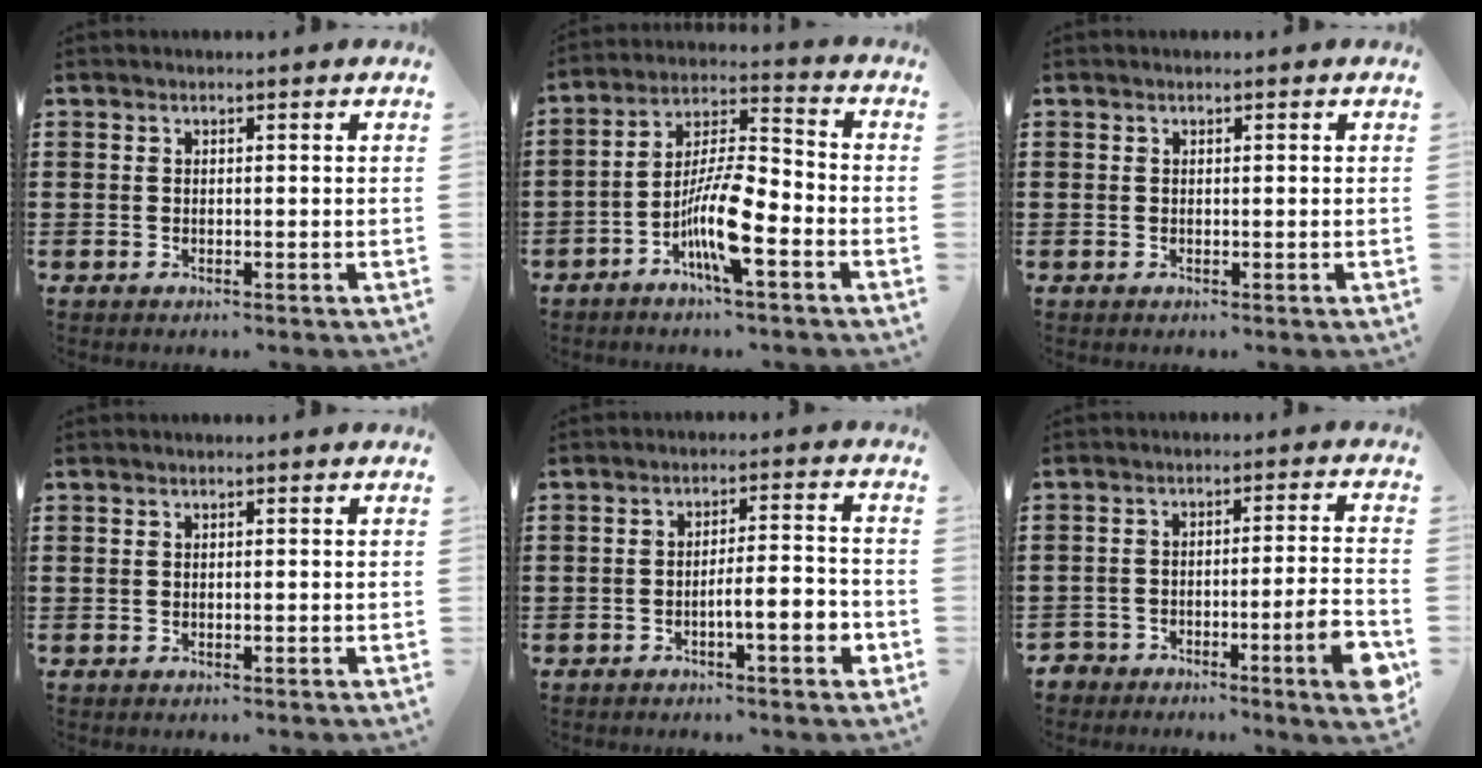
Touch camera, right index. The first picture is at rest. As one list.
[{"total": 9.9, "force": [-4.4, 2.5, 8.5], "torque": [-0.178, -0.004, -0.084]}, {"total": 0.0}, {"total": 0.0}, {"total": 5.5, "force": [-2.5, 0.8, 4.9], "torque": [-0.074, -0.003, -0.047]}, {"total": 7.0, "force": [-4.5, 1.0, 5.3], "torque": [-0.075, -0.004, -0.082]}]